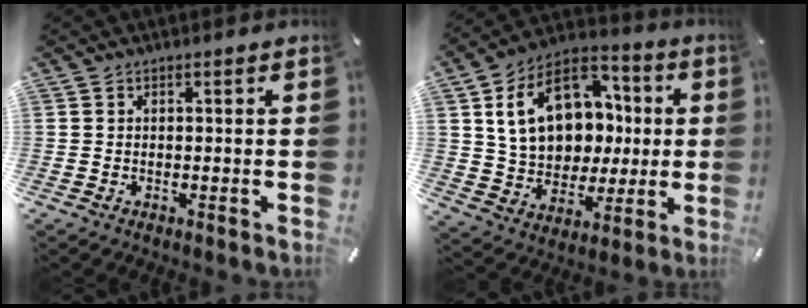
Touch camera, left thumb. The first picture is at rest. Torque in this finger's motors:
{"motor_torque": [2.22, 2.74, 0.90, 0.14, 0.29]}